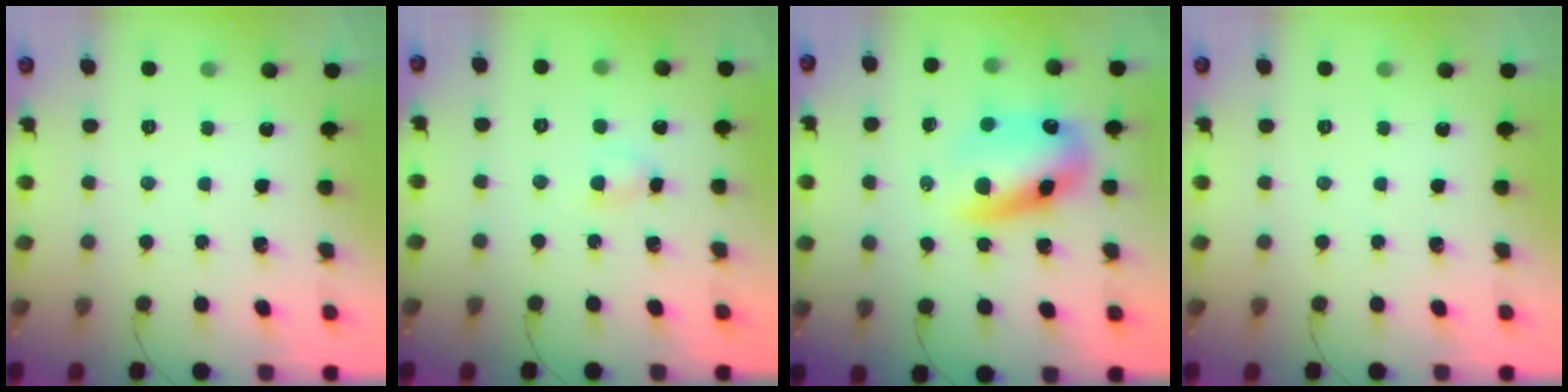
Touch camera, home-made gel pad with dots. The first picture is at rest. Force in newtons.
{"total": 3.4, "press": 3.2, "slide": 1.2}
{"total": 11.9, "press": 11.4, "slide": 3.4}
{"total": 0.0}